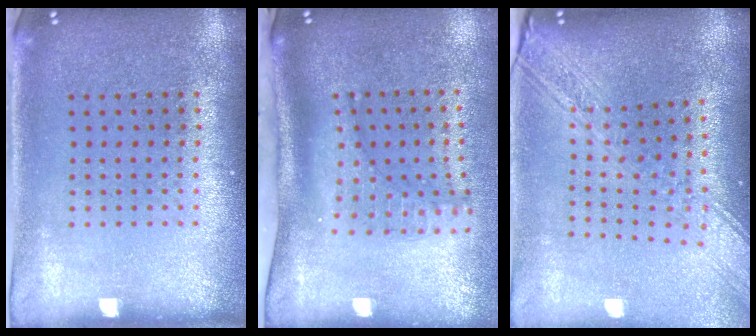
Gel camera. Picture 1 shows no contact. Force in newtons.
{"total": 1.8, "press": 1.4, "slide": 1.1}
{"total": 2.8, "press": 2.2, "slide": 1.7}